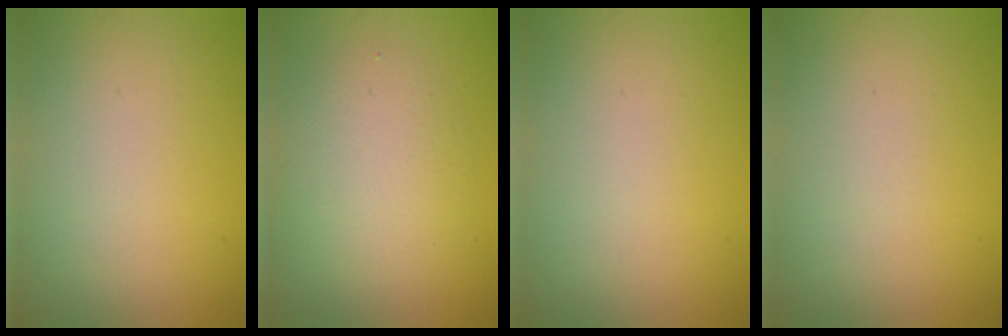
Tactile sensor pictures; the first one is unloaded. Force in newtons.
{"total": 3.5, "press": 3.5, "slide": 0.2}
{"total": 0.0}
{"total": 0.0}